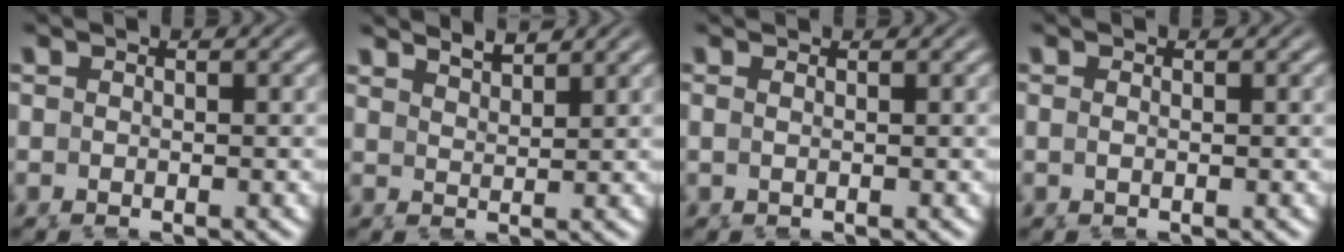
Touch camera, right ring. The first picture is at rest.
{"total": 2.5, "force": [2.0, -1.3, -0.5], "torque": [0.016, -0.007, 0.043]}
{"total": 0.7, "force": [0.2, -0.5, 0.4], "torque": [-0.013, -0.004, 0.007]}
{"total": 0.7, "force": [0.0, -0.6, 0.5], "torque": [-0.013, -0.003, 0.004]}